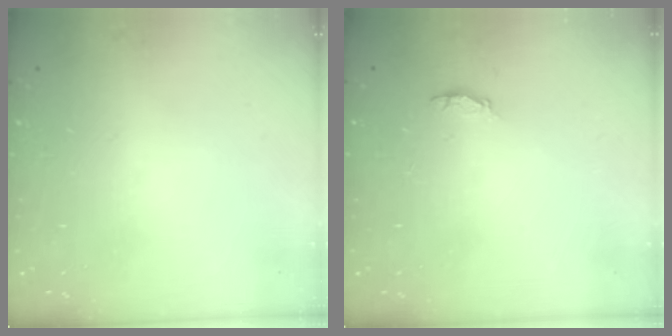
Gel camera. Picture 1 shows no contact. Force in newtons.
{"total": 3.3, "press": 3.2, "slide": 0.6}